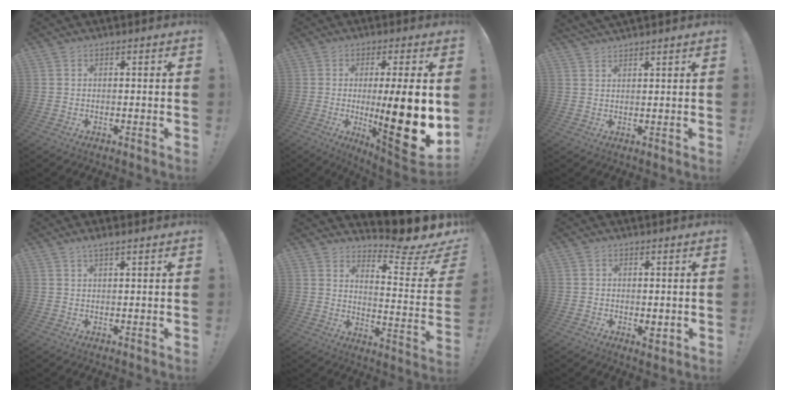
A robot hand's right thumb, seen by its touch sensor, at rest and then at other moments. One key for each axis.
{"total": 20.6, "fx": -1.9, "fy": 3.7, "fz": 20.2, "tx": -0.311, "ty": -0.021, "tz": -0.024}
{"total": 2.7, "fx": 2.5, "fy": 0.1, "fz": 0.8, "tx": -0.020, "ty": -0.016, "tz": 0.049}
{"total": 1.9, "fx": 1.5, "fy": 0.0, "fz": 1.3, "tx": -0.028, "ty": -0.002, "tz": 0.026}
{"total": 8.1, "fx": 7.4, "fy": 0.2, "fz": 3.3, "tx": -0.025, "ty": -0.097, "tz": 0.113}
{"total": 3.8, "fx": -0.2, "fy": 3.5, "fz": 1.5, "tx": -0.018, "ty": 0.004, "tz": 0.000}